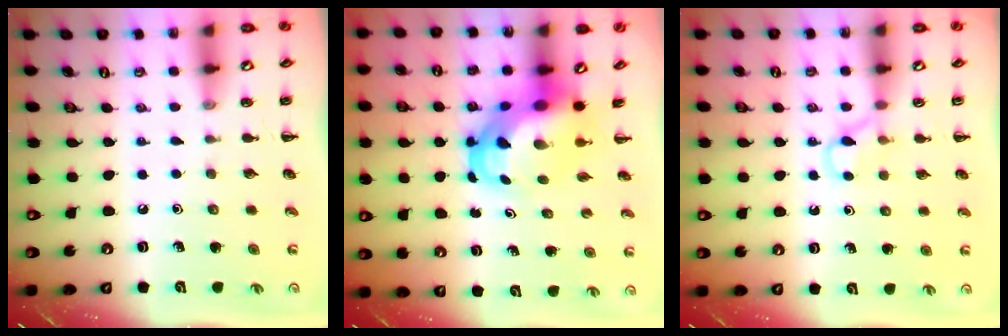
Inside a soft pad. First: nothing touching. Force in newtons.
{"total": 7.8, "press": 7.8, "slide": 1.1}
{"total": 4.0, "press": 3.8, "slide": 1.3}